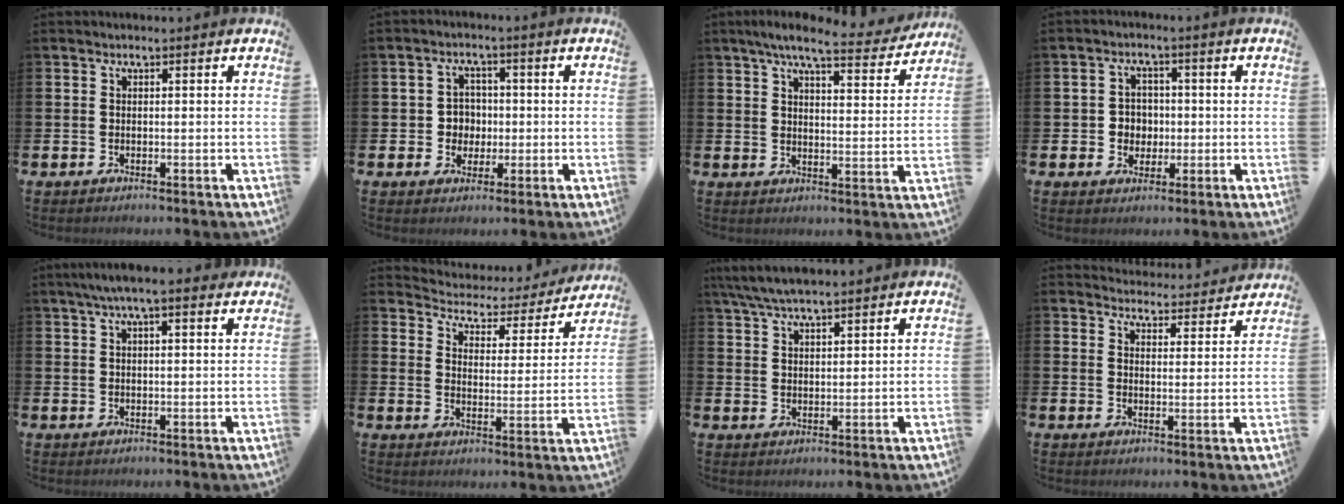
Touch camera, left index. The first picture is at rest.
{"total": 3.5, "force": [0.1, 3.5, 0.8], "torque": [-0.015, 0.003, -0.008]}
{"total": 7.5, "force": [6.6, 0.9, 3.4], "torque": [-0.067, -0.029, 0.111]}
{"total": 3.4, "force": [0.0, 3.3, 0.7], "torque": [-0.012, 0.005, -0.009]}
{"total": 4.5, "force": [3.5, 0.7, 2.8], "torque": [-0.050, -0.002, 0.059]}
{"total": 3.6, "force": [3.3, 1.4, 0.2], "torque": [-0.025, -0.033, 0.047]}
{"total": 4.7, "force": [4.2, 1.0, 1.9], "torque": [-0.045, -0.008, 0.078]}
{"total": 4.3, "force": [4.2, 0.7, -0.1], "torque": [-0.002, -0.036, 0.073]}